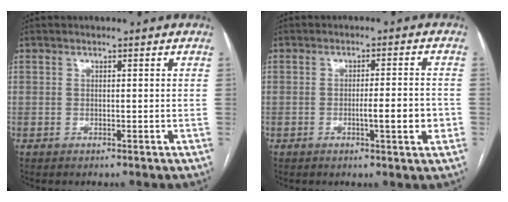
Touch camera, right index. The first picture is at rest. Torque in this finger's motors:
{"motor_torque": [1.08, -0.27, 0.37, 0.08]}